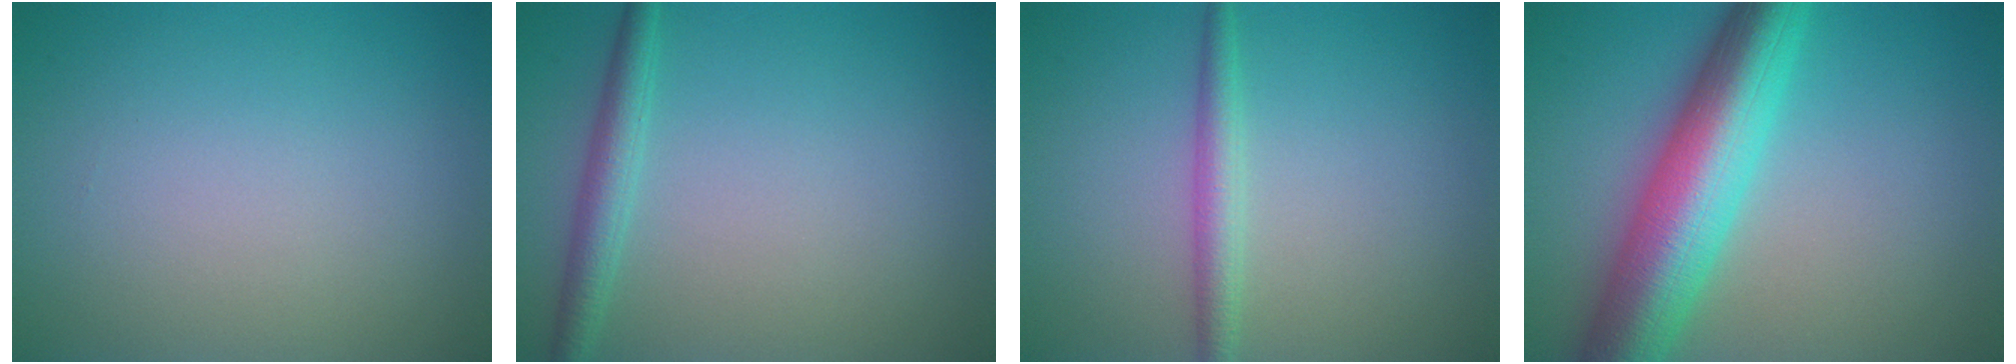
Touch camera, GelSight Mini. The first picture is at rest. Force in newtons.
{"total": 2.3, "press": 2.3, "slide": 0.1}
{"total": 2.2, "press": 2.2, "slide": 0.0}
{"total": 9.8, "press": 9.8, "slide": 0.3}